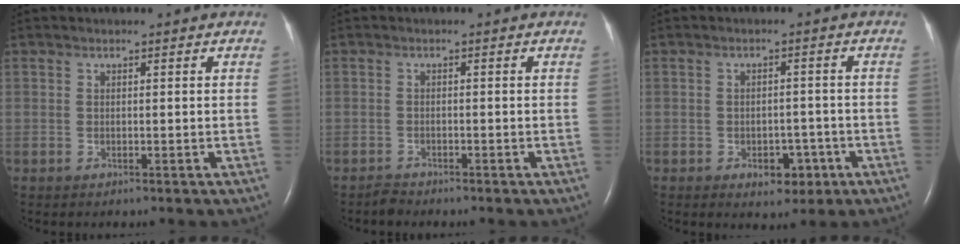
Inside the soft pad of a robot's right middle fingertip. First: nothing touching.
{"total": 1.1, "force": [-1.1, 0.2, -0.1], "torque": [-0.004, -0.005, -0.021]}
{"total": 4.4, "force": [-2.1, 2.6, 2.8], "torque": [-0.032, 0.006, -0.022]}